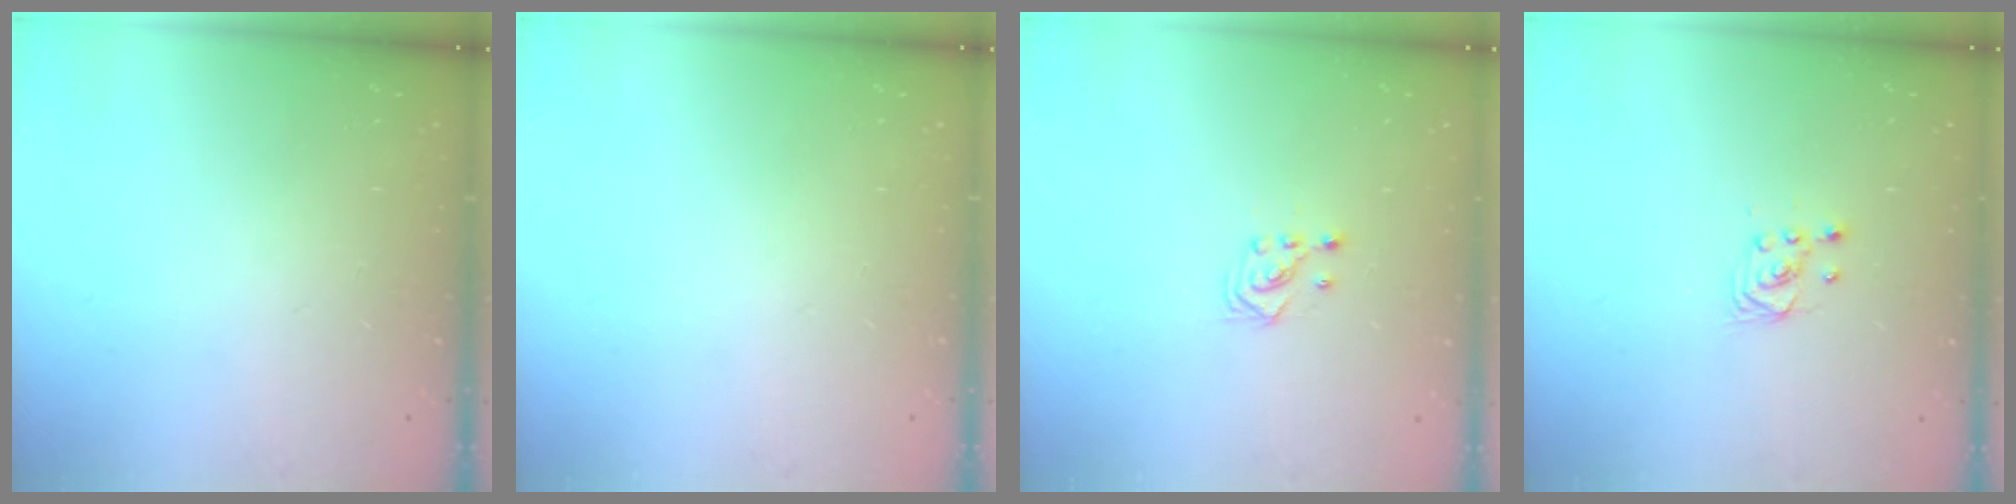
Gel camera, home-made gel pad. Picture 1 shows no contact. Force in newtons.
{"total": 0.0}
{"total": 2.9, "press": 2.7, "slide": 1.0}
{"total": 2.5, "press": 2.2, "slide": 1.1}